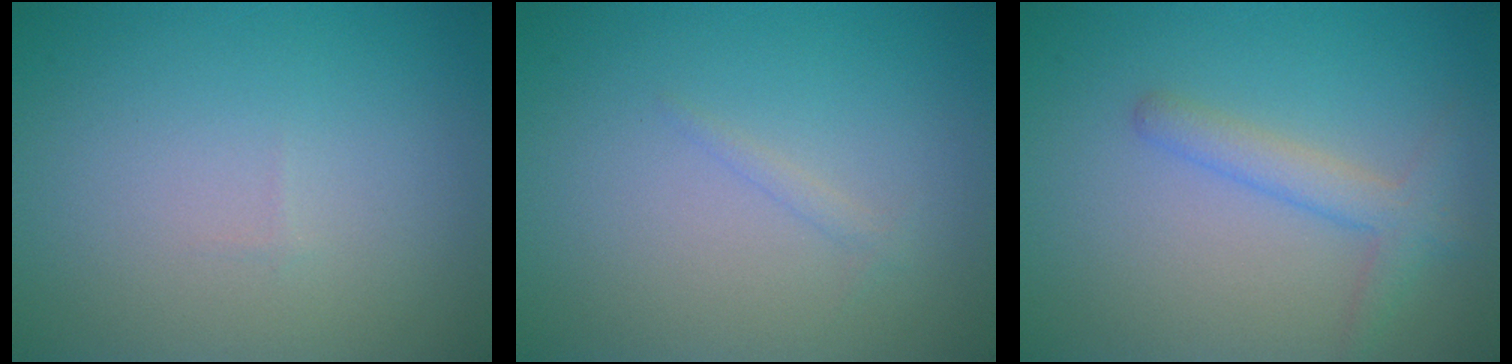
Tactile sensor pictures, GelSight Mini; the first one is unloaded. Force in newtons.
{"total": 0.6, "press": 0.6, "slide": 0.1}
{"total": 2.5, "press": 2.5, "slide": 0.1}